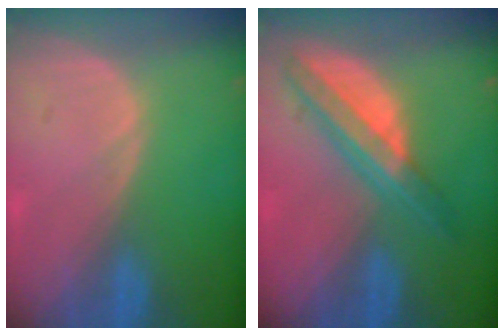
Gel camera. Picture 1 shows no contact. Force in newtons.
{"total": 7.6, "press": 6.4, "slide": 4.1}